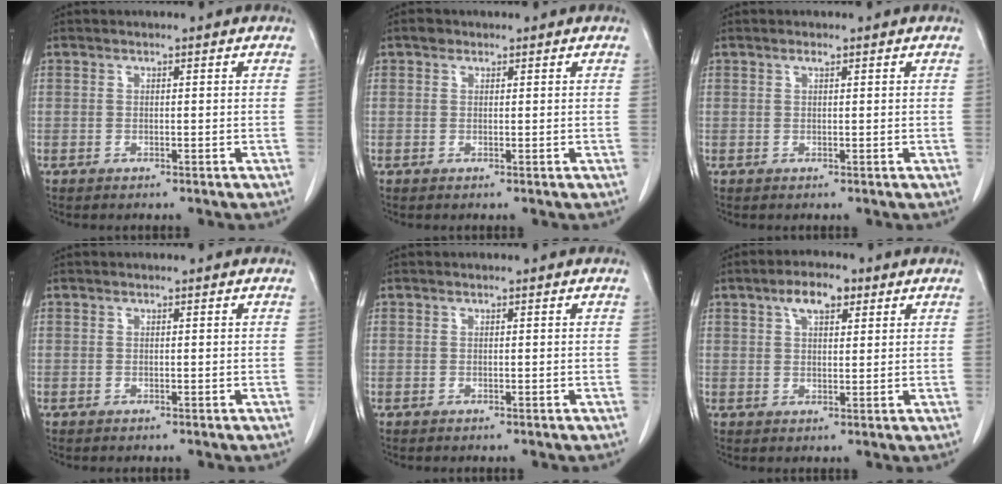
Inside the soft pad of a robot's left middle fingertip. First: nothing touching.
{"total": 0.9, "force": [0.6, 0.6, 0.2], "torque": [-0.004, 0.004, 0.007]}
{"total": 0.6, "force": [0.4, 0.0, 0.5], "torque": [-0.012, -0.001, 0.007]}
{"total": 0.0}
{"total": 0.0}
{"total": 4.9, "force": [2.7, 2.0, 3.5], "torque": [-0.068, 0.011, 0.046]}